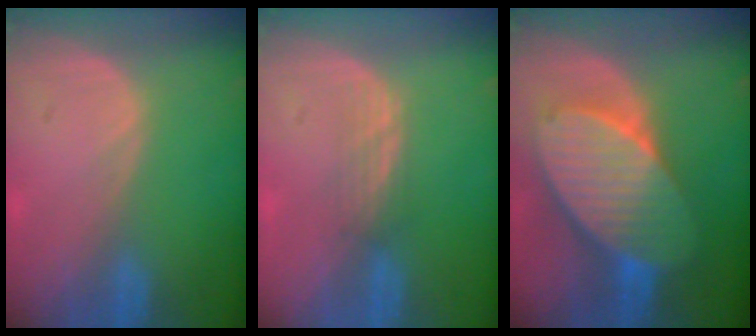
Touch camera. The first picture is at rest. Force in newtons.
{"total": 2.1, "press": 2.1, "slide": 0.2}
{"total": 10.9, "press": 10.9, "slide": 0.6}